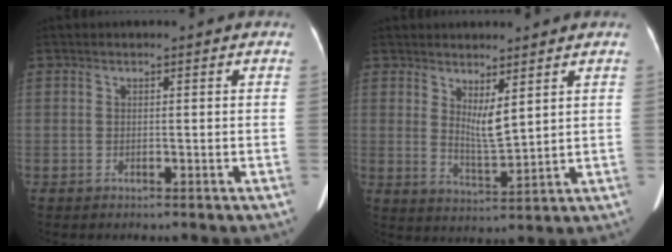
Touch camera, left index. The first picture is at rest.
{"total": 4.5, "force": [2.2, 0.8, 3.8], "torque": [-0.079, -0.020, 0.052]}